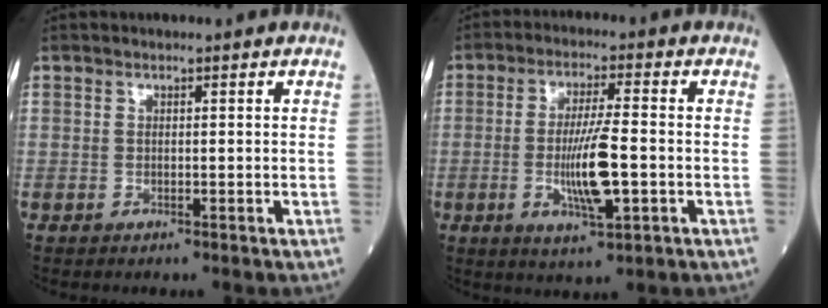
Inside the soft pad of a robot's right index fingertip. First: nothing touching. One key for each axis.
{"total": 8.8, "fx": -1.8, "fy": 1.1, "fz": 8.6, "tx": -0.161, "ty": -0.008, "tz": -0.032}